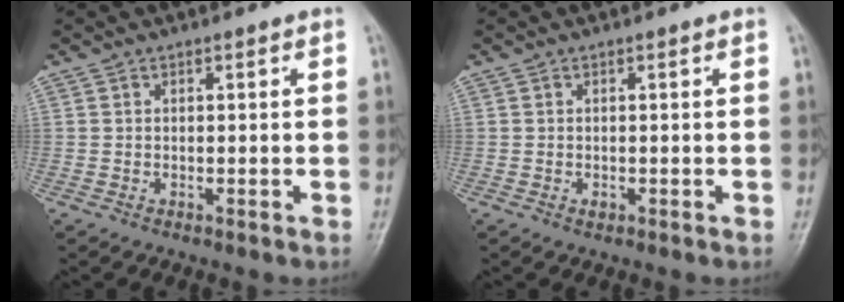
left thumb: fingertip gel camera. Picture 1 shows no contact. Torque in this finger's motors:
{"motor_torque": [0.07, 0.05, 0.20, -0.06, 0.00]}